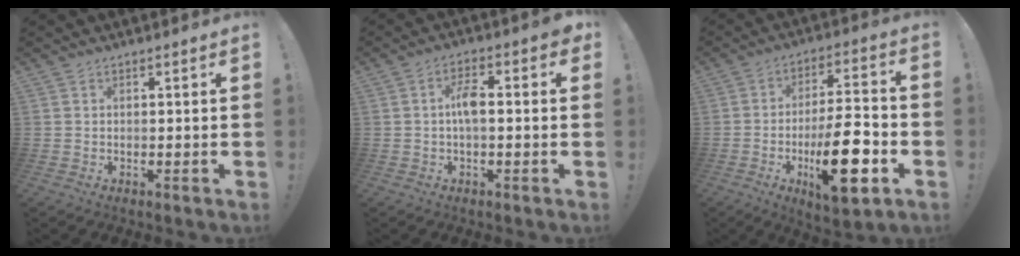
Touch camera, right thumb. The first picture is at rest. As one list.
[{"total": 6.8, "force": [-0.1, 2.9, 6.1], "torque": [-0.104, 0.006, -0.007]}, {"total": 18.1, "force": [-5.8, 5.8, 16.1], "torque": [-0.254, 0.017, -0.091]}]